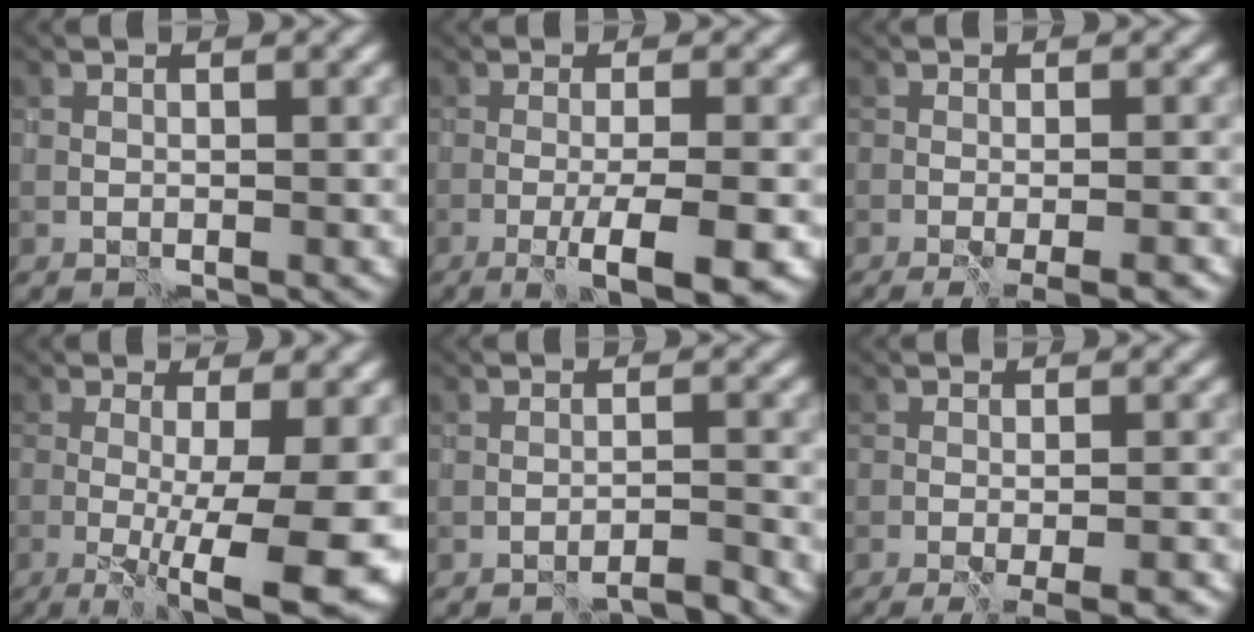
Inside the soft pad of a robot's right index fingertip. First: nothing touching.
{"total": 5.2, "force": [-2.5, 0.2, 4.6], "torque": [-0.063, 0.004, -0.043]}
{"total": 4.4, "force": [-2.8, 0.6, 3.4], "torque": [-0.032, -0.002, -0.028]}
{"total": 9.9, "force": [-1.9, 1.8, 9.5], "torque": [-0.125, -0.015, -0.023]}
{"total": 2.2, "force": [-2.0, -0.8, 0.4], "torque": [0.004, 0.005, -0.036]}
{"total": 5.3, "force": [-3.6, 0.8, 3.8], "torque": [-0.039, -0.009, -0.041]}